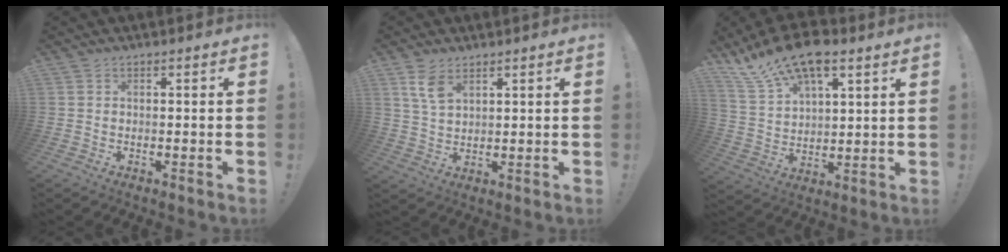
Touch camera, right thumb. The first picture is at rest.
{"total": 6.1, "force": [3.5, 3.0, 4.0], "torque": [-0.067, -0.016, 0.065]}
{"total": 14.1, "force": [10.3, 5.1, 8.2], "torque": [-0.156, -0.064, 0.186]}